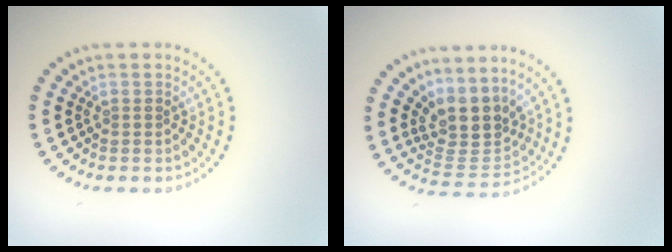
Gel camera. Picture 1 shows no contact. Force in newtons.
{"total": 4.1, "press": 3.3, "slide": 2.4}